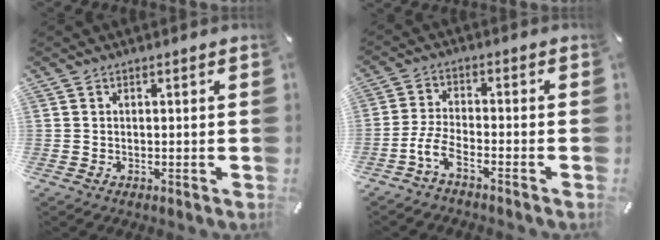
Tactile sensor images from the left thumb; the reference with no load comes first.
{"total": 5.8, "force": [-3.8, 2.1, 3.9], "torque": [-0.097, 0.002, -0.073]}